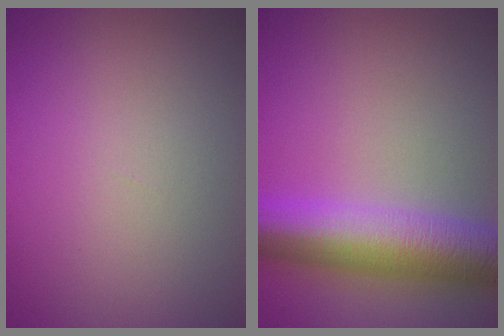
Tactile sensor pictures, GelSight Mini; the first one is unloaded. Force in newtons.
{"total": 8.9, "press": 8.9, "slide": 0.1}